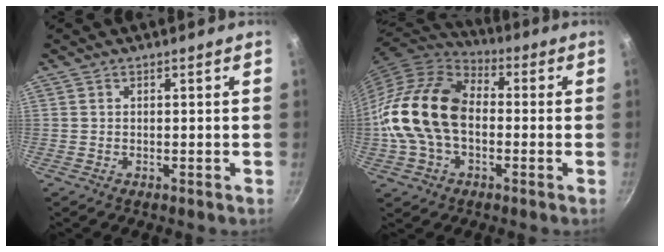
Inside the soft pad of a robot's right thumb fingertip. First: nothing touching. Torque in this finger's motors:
{"motor_torque": [0.27, 2.51, 1.42, -1.35, 0.51]}